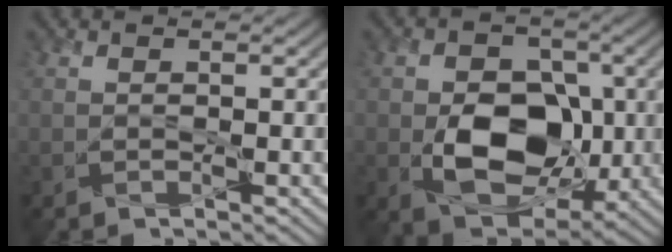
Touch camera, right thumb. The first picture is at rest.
{"total": 10.9, "force": [-1.8, 7.6, 7.5], "torque": [-0.125, -0.011, -0.037]}